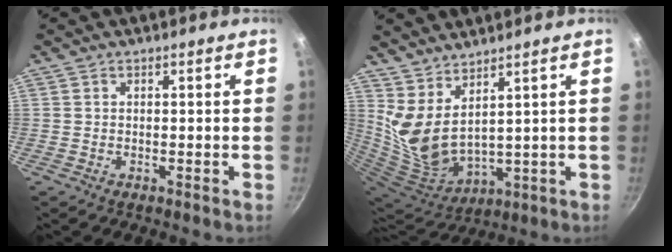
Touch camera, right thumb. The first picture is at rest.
{"total": 9.9, "force": [5.9, 3.7, 7.1], "torque": [-0.128, -0.068, 0.134]}